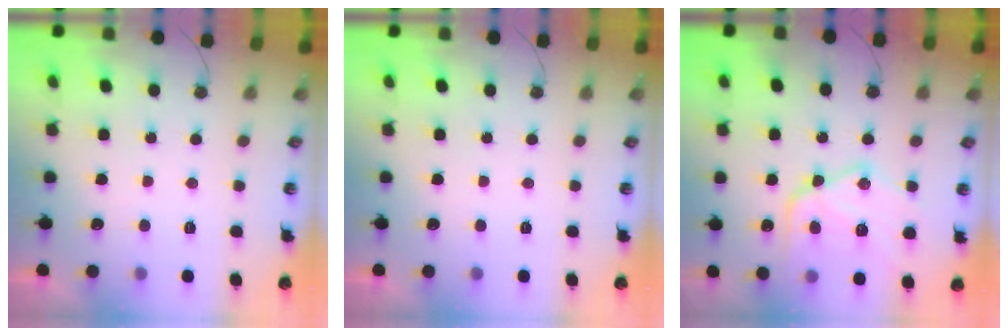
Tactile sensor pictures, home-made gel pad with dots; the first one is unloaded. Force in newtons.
{"total": 0.0}
{"total": 18.4, "press": 18.3, "slide": 1.5}